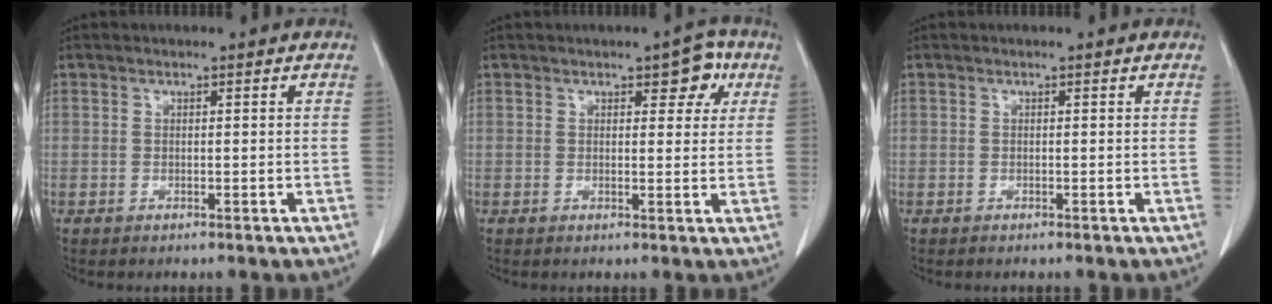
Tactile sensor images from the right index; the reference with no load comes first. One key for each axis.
{"total": 4.3, "fx": 2.1, "fy": 2.0, "fz": 3.1, "tx": -0.031, "ty": 0.009, "tz": 0.023}
{"total": 0.0}